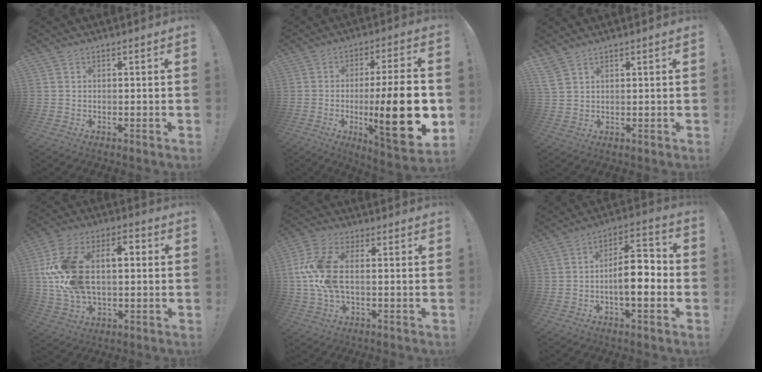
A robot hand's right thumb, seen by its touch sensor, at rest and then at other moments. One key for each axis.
{"total": 22.7, "fx": -3.9, "fy": 4.7, "fz": 21.8, "tx": -0.340, "ty": -0.001, "tz": -0.053}
{"total": 3.7, "fx": 3.0, "fy": 1.1, "fz": 2.0, "tx": -0.050, "ty": -0.008, "tz": 0.061}
{"total": 20.7, "fx": 2.1, "fy": 13.1, "fz": 15.9, "tx": -0.302, "ty": 0.014, "tz": 0.036}
{"total": 12.3, "fx": 0.1, "fy": 6.3, "fz": 10.5, "tx": -0.215, "ty": 0.003, "tz": 0.007}
{"total": 12.3, "fx": -2.6, "fy": 4.7, "fz": 11.0, "tx": -0.172, "ty": 0.013, "tz": -0.050}